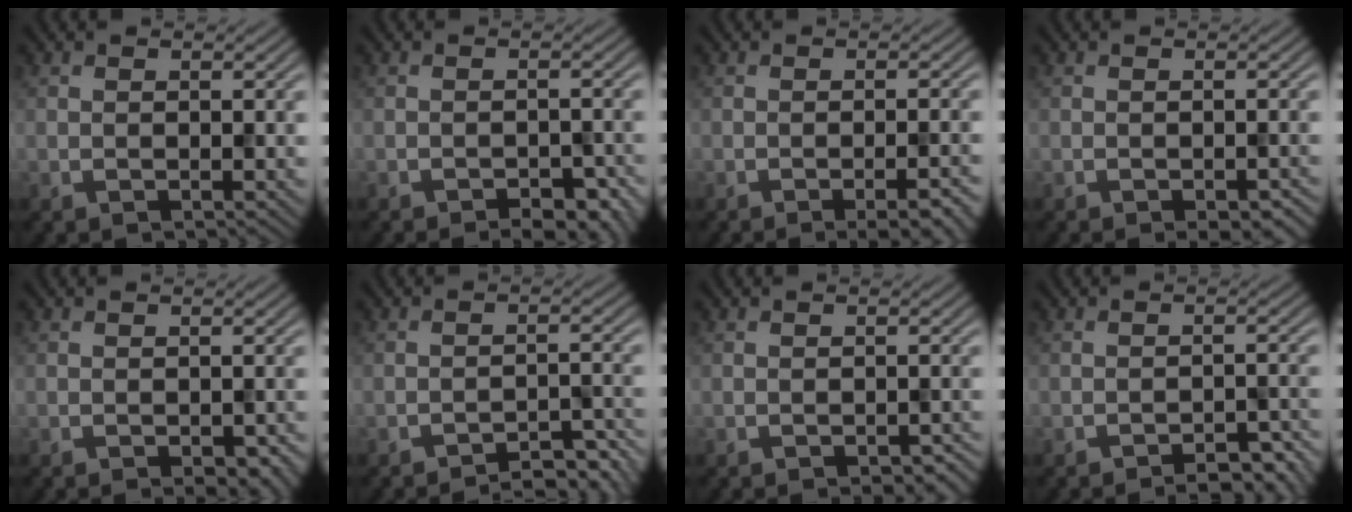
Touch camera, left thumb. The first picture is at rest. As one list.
[{"total": 4.3, "force": [-3.1, 1.5, 2.6], "torque": [-0.039, 0.000, -0.036]}, {"total": 4.9, "force": [-2.7, 1.2, 4.0], "torque": [-0.045, 0.006, -0.031]}, {"total": 2.9, "force": [-2.0, 0.8, 2.0], "torque": [-0.027, -0.003, -0.017]}, {"total": 3.3, "force": [-2.0, 1.3, 2.2], "torque": [-0.030, -0.007, -0.013]}, {"total": 5.5, "force": [-4.9, 0.8, 2.3], "torque": [-0.037, 0.016, -0.065]}, {"total": 2.5, "force": [-1.9, 0.8, 1.4], "torque": [-0.018, -0.002, -0.017]}, {"total": 4.2, "force": [-3.5, 0.8, 2.2], "torque": [-0.036, 0.008, -0.045]}]